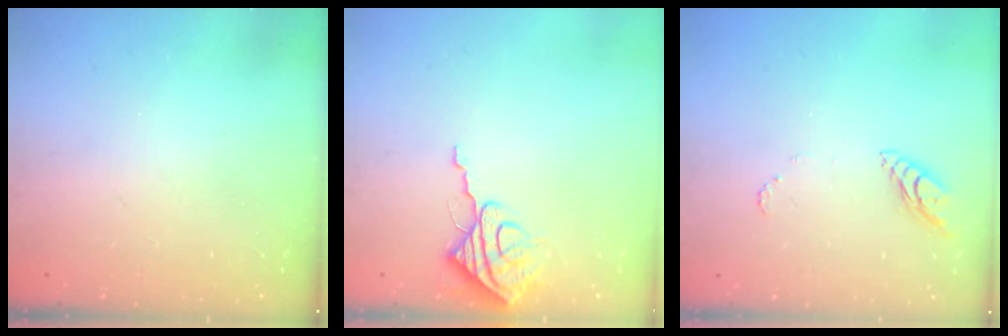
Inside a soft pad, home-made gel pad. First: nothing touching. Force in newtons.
{"total": 8.3, "press": 8.3, "slide": 0.3}
{"total": 6.5, "press": 6.5, "slide": 0.4}